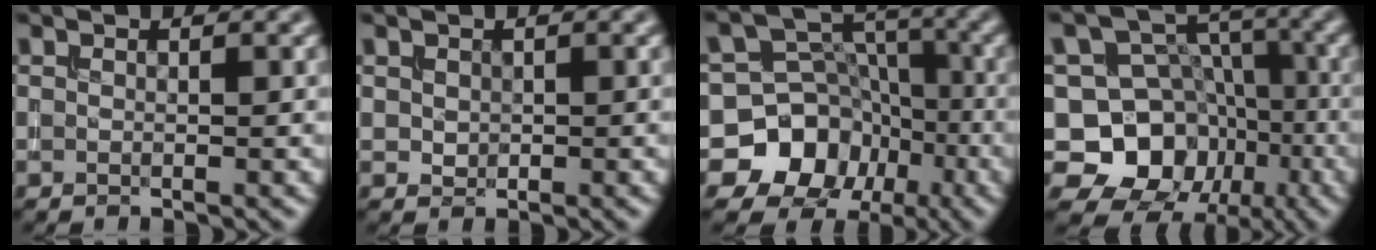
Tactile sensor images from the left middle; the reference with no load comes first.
{"total": 0.6, "force": [0.2, 0.5, 0.0], "torque": [0.000, -0.003, 0.010]}
{"total": 12.0, "force": [-5.2, 10.5, 2.3], "torque": [-0.050, -0.005, -0.110]}
{"total": 11.2, "force": [-3.9, 9.5, 4.5], "torque": [-0.059, 0.017, -0.100]}